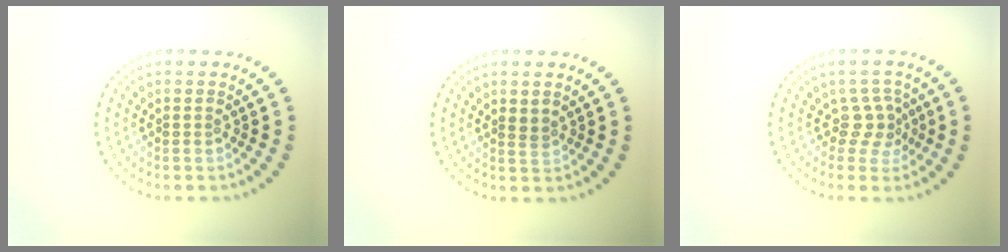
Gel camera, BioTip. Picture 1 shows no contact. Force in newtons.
{"total": 0.8, "press": 0.6, "slide": 0.6}
{"total": 2.2, "press": 1.6, "slide": 1.5}